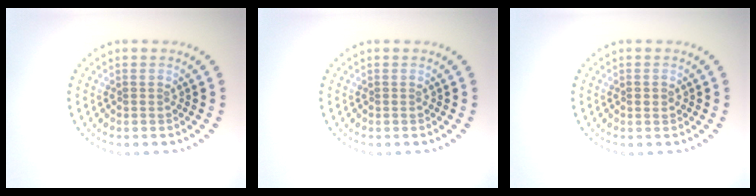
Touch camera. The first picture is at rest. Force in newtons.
{"total": 0.0}
{"total": 1.0, "press": 1.0, "slide": 0.1}